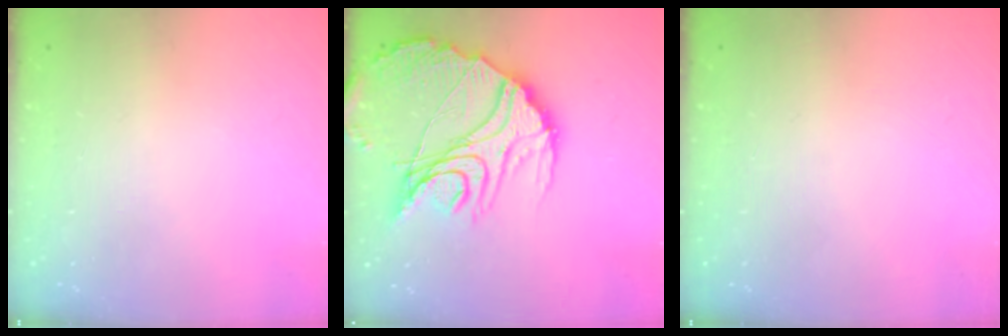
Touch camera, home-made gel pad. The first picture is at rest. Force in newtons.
{"total": 22.4, "press": 22.3, "slide": 1.9}
{"total": 0.0}